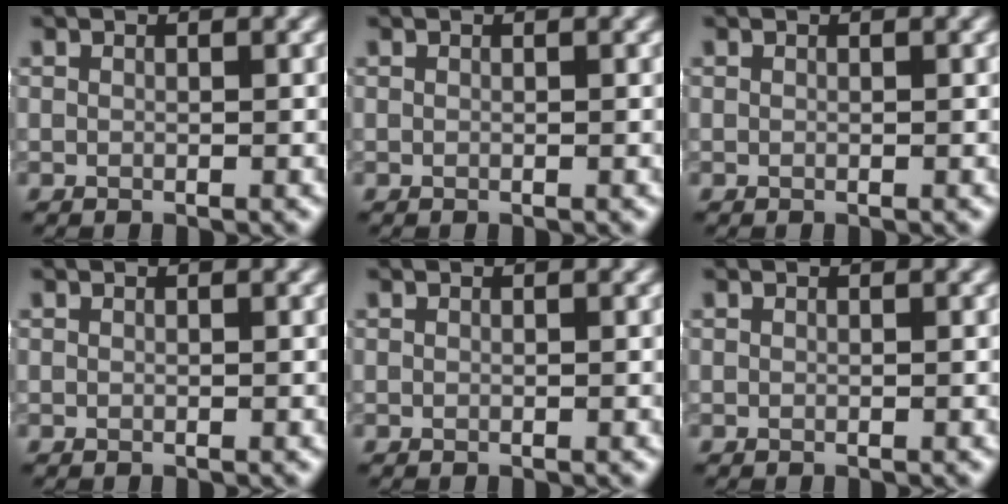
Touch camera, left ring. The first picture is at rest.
{"total": 0.0}
{"total": 0.0}
{"total": 0.0}
{"total": 0.0}
{"total": 0.0}